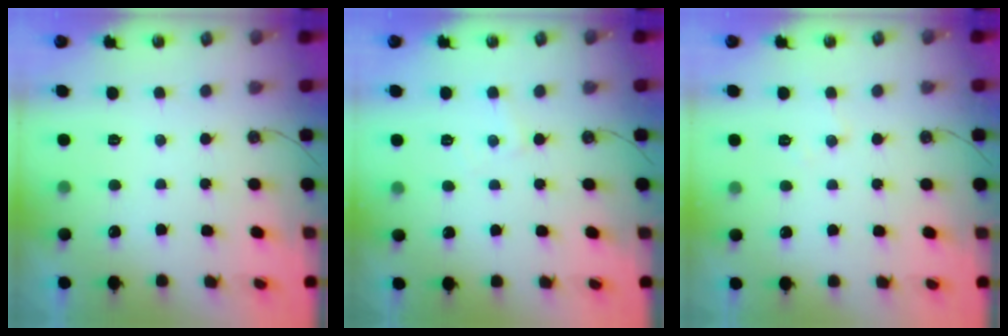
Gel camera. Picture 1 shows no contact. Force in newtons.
{"total": 3.9, "press": 3.8, "slide": 0.7}
{"total": 5.1, "press": 5.0, "slide": 0.8}